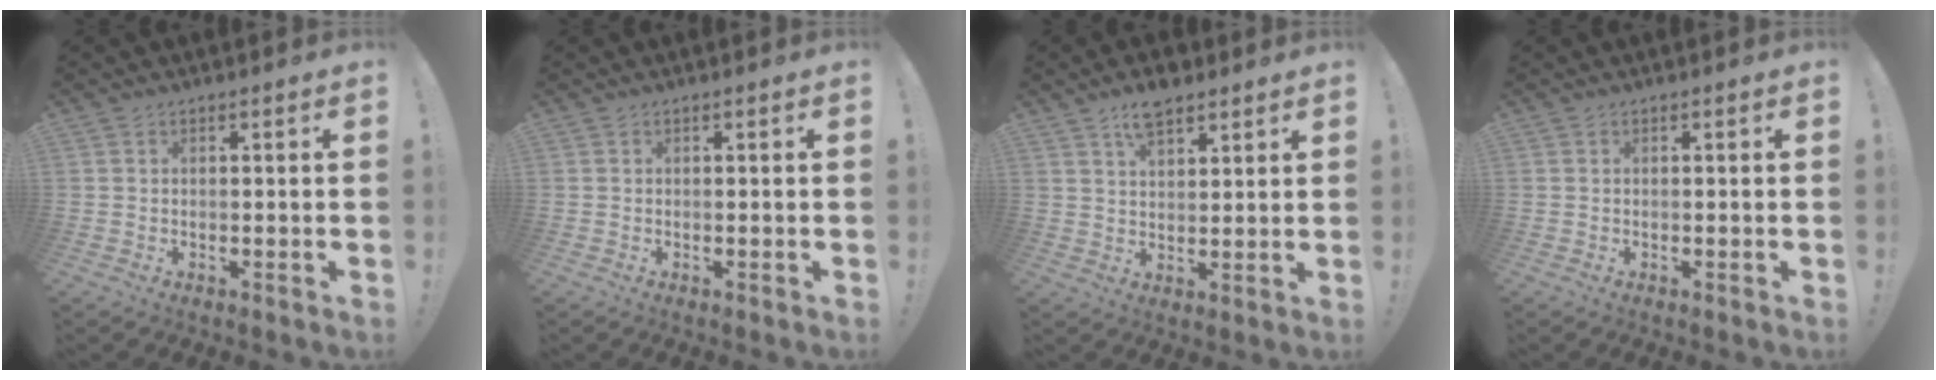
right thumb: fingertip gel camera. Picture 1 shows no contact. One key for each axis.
{"total": 0.0}
{"total": 7.2, "fx": 5.2, "fy": 3.3, "fz": 3.8, "tx": -0.056, "ty": -0.022, "tz": 0.092}
{"total": 0.0}